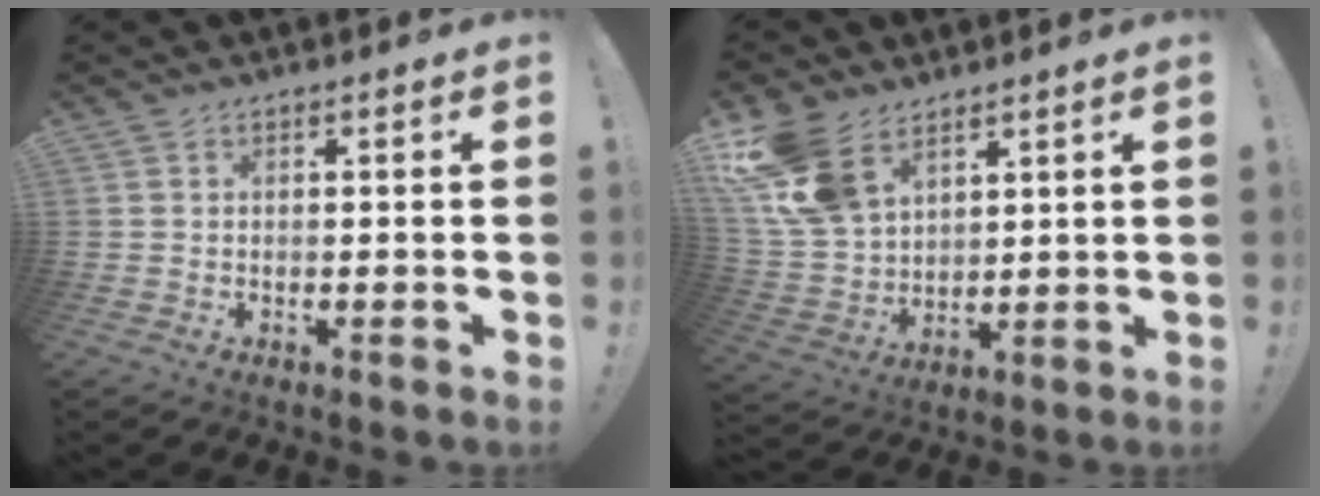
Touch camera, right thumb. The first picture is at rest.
{"total": 15.0, "force": [8.9, 9.2, 7.9], "torque": [-0.170, -0.042, 0.177]}